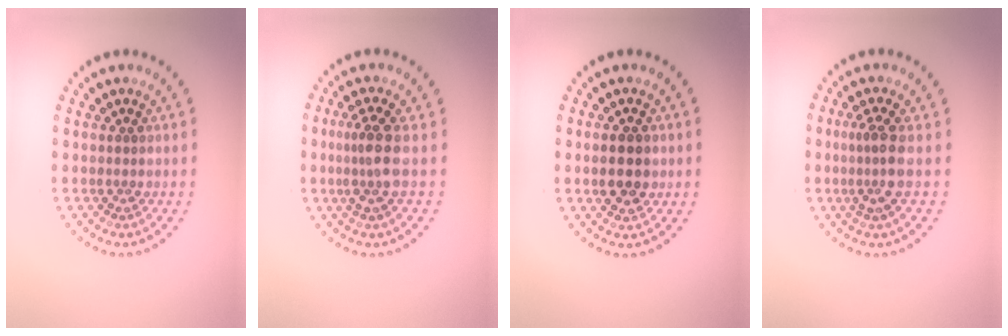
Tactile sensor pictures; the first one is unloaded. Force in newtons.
{"total": 2.6, "press": 2.0, "slide": 1.7}
{"total": 2.9, "press": 2.9, "slide": 0.2}
{"total": 2.7, "press": 2.0, "slide": 1.7}